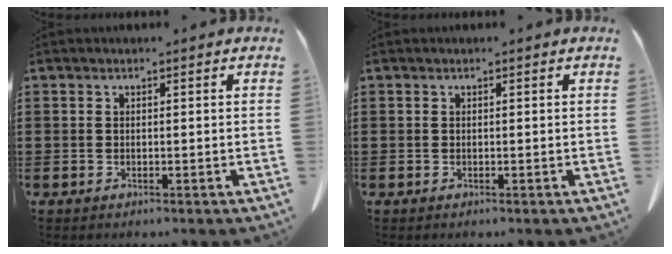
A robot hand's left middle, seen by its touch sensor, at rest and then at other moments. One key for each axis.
{"total": 0.0}